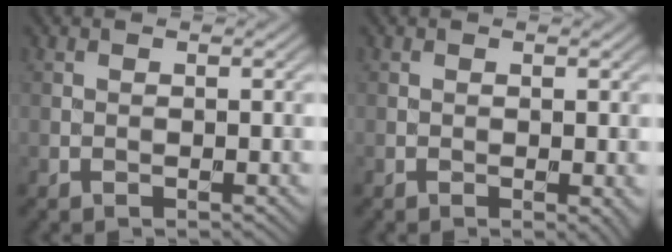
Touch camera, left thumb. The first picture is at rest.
{"total": 0.7, "force": [-0.1, 0.3, 0.7], "torque": [-0.007, -0.004, -0.002]}